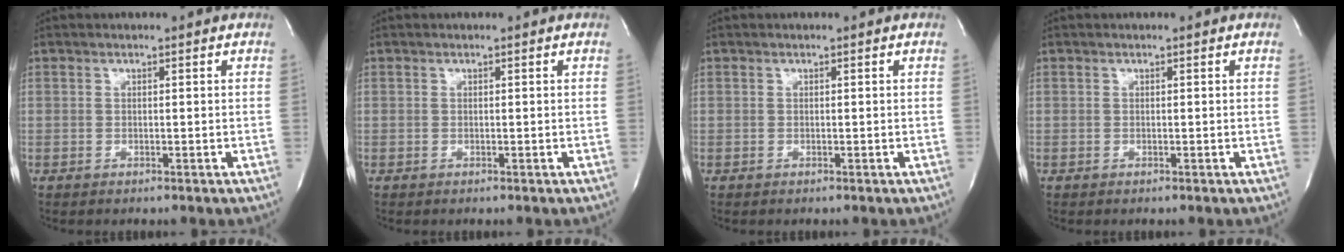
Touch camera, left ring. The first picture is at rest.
{"total": 0.0}
{"total": 0.0}
{"total": 0.0}